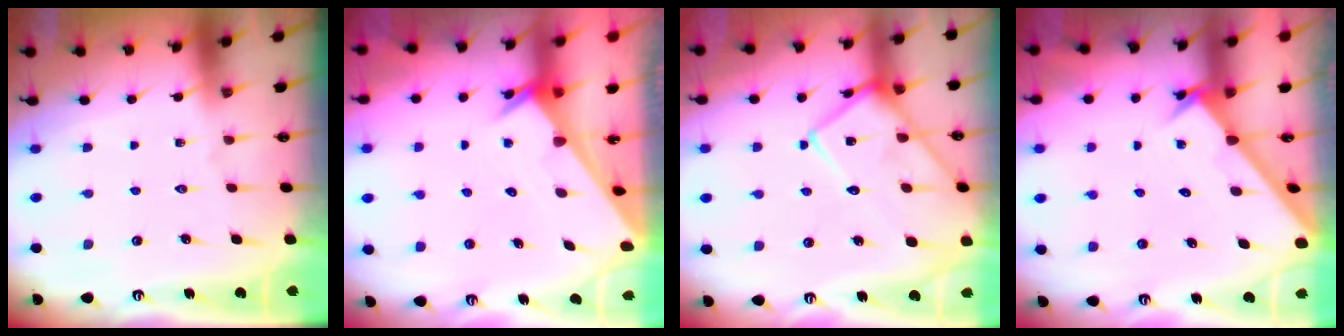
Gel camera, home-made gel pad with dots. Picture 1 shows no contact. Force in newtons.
{"total": 3.3, "press": 3.3, "slide": 0.4}
{"total": 16.2, "press": 16.2, "slide": 1.5}
{"total": 1.9, "press": 1.9, "slide": 0.2}